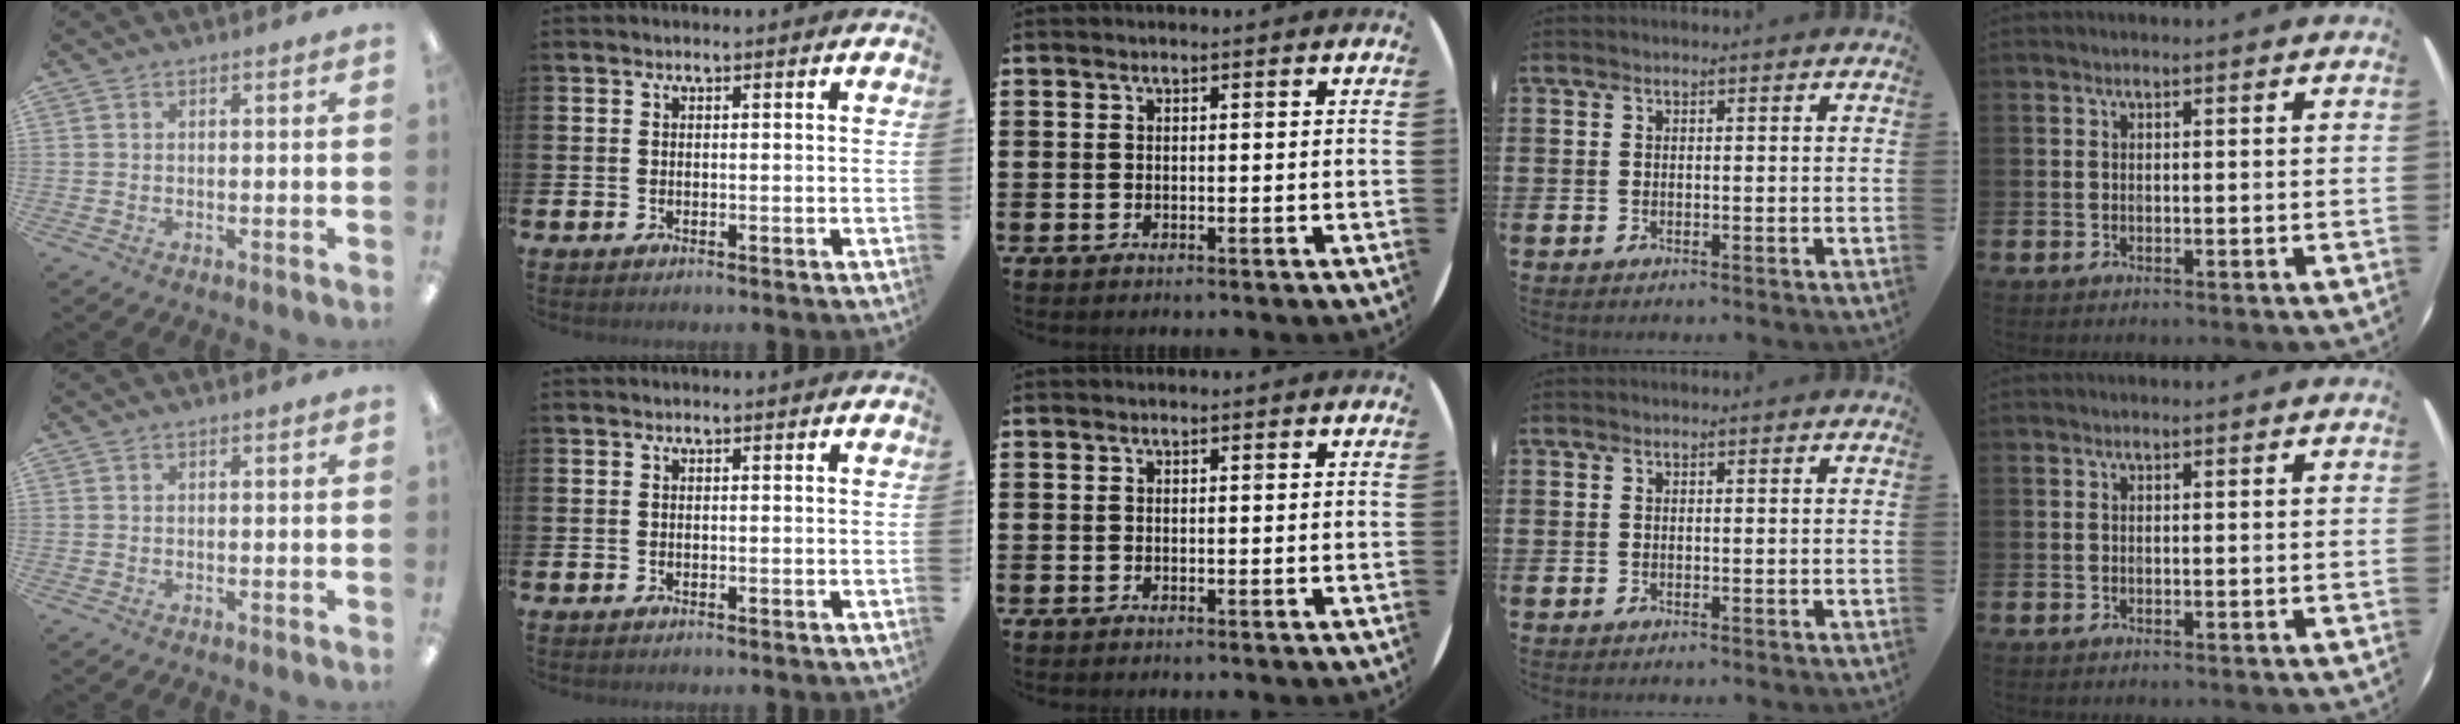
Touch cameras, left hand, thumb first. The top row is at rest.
{}